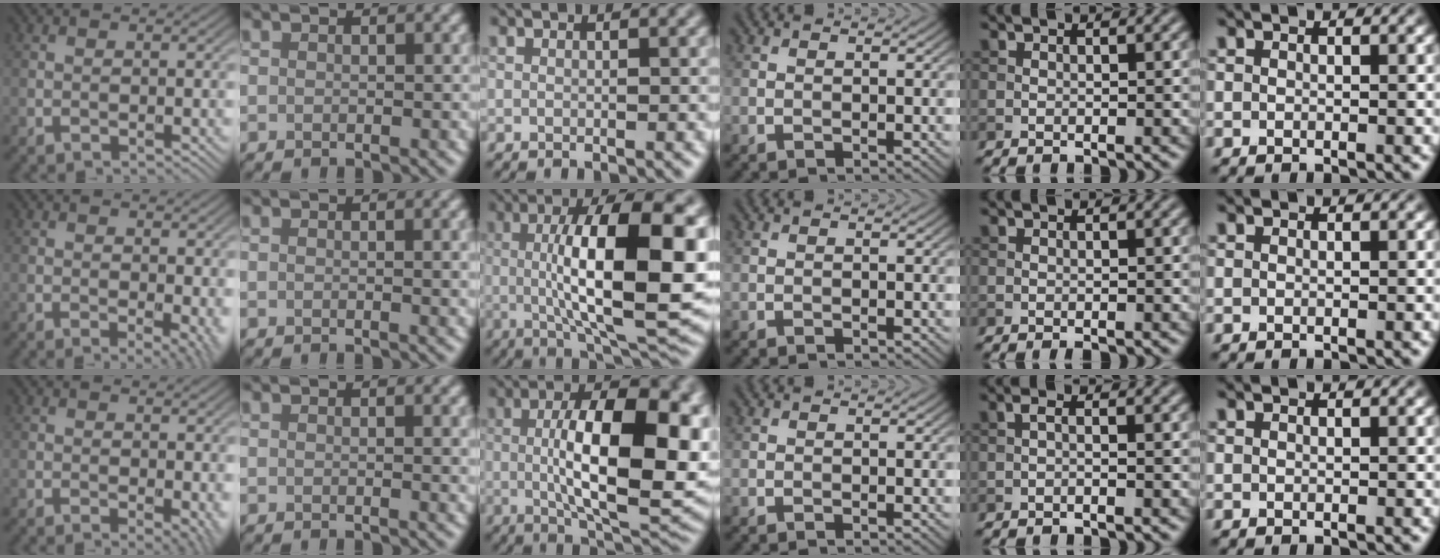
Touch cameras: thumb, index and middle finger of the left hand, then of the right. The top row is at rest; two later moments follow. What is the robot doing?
{"motion": "unscrew", "object": "dispenser bottle"}